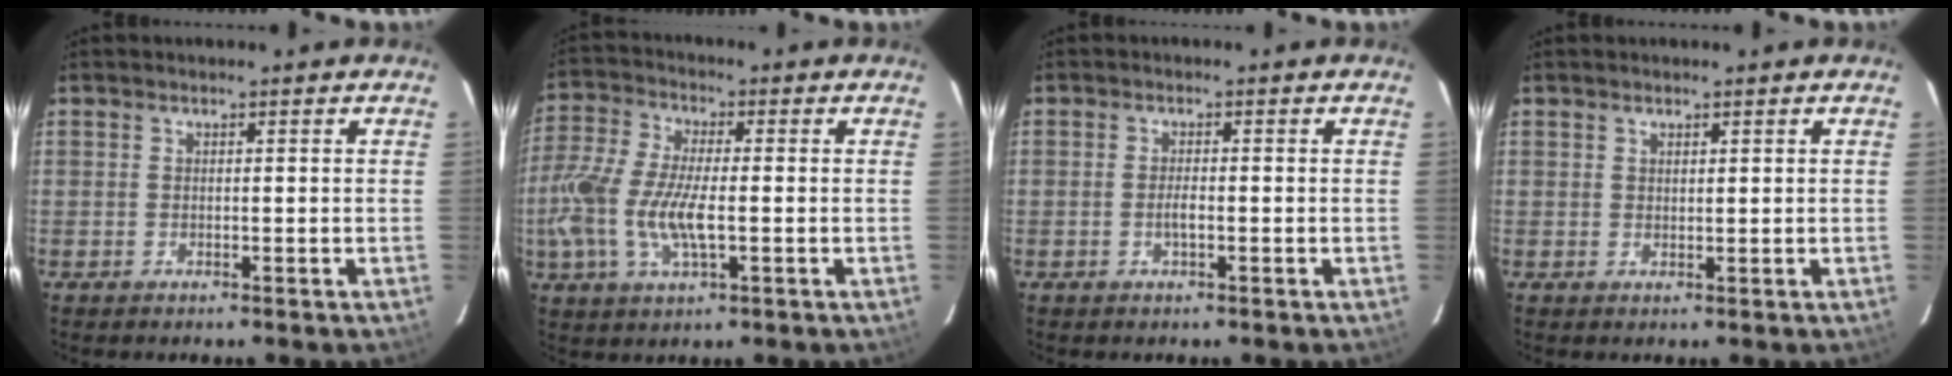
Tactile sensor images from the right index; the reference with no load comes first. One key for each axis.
{"total": 13.0, "fx": -2.5, "fy": 4.9, "fz": 11.8, "tx": -0.262, "ty": -0.002, "tz": -0.052}
{"total": 1.7, "fx": -0.5, "fy": 0.3, "fz": 1.5, "tx": -0.031, "ty": 0.001, "tz": -0.010}
{"total": 0.9, "fx": 0.8, "fy": 0.4, "fz": 0.2, "tx": -0.003, "ty": 0.001, "tz": 0.014}